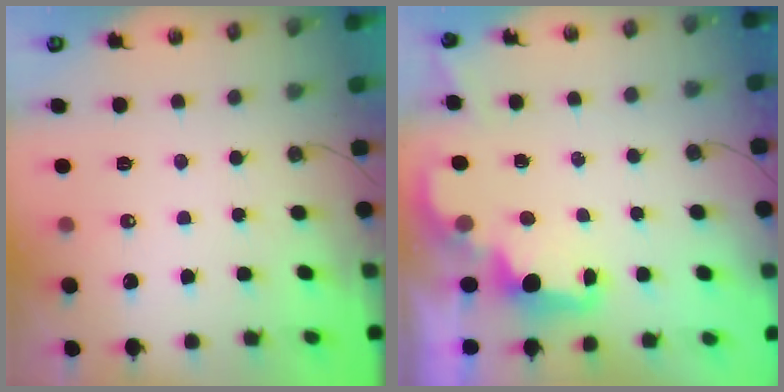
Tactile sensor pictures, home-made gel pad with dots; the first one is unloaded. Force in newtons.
{"total": 2.2, "press": 2.1, "slide": 0.8}